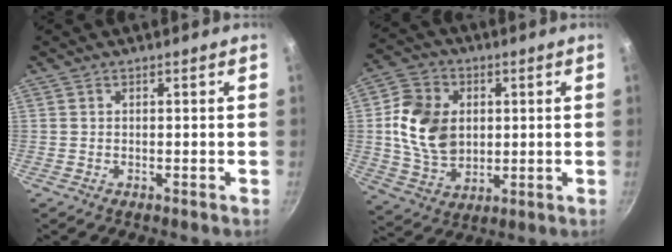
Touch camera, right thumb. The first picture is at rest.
{"total": 14.1, "force": [1.7, 10.7, 9.0], "torque": [-0.144, -0.003, 0.034]}